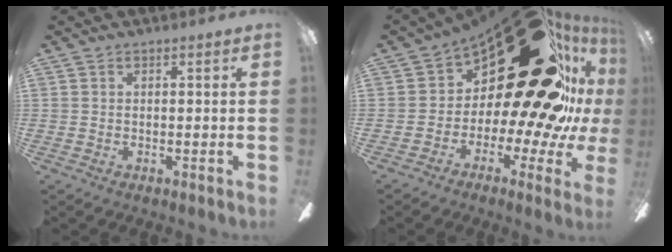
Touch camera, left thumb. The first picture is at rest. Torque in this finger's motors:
{"motor_torque": [0.76, 4.25, 1.65, -1.12, 0.12]}